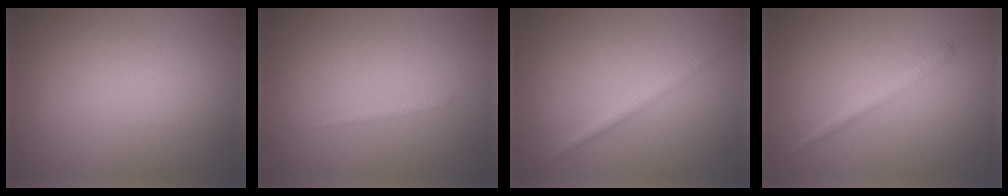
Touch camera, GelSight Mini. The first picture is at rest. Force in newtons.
{"total": 0.5, "press": 0.5, "slide": 0.1}
{"total": 1.7, "press": 1.7, "slide": 0.1}
{"total": 1.5, "press": 1.5, "slide": 0.1}